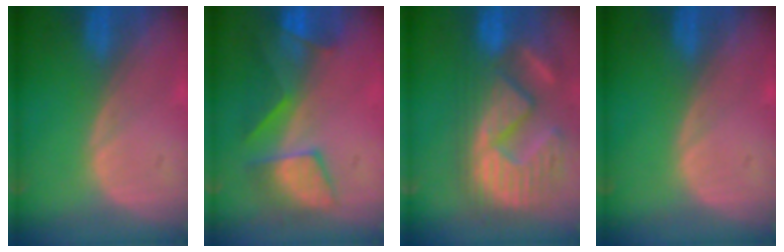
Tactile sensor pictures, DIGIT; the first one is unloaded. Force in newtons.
{"total": 7.8, "press": 7.6, "slide": 1.9}
{"total": 13.4, "press": 12.2, "slide": 5.7}
{"total": 0.0}